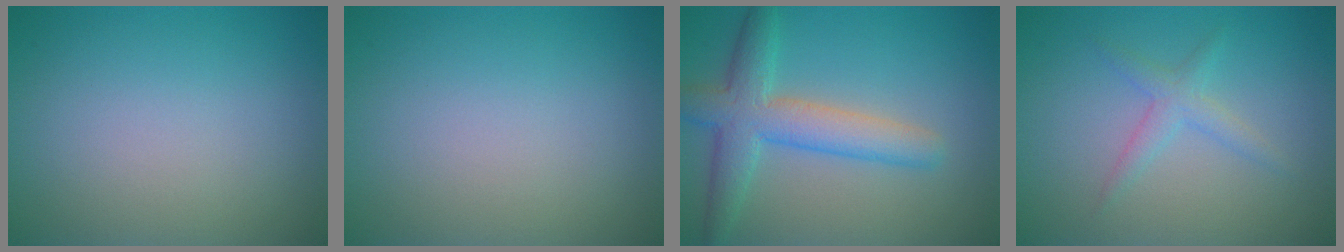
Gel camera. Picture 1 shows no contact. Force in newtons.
{"total": 0.0}
{"total": 5.4, "press": 5.4, "slide": 0.2}
{"total": 1.8, "press": 1.8, "slide": 0.1}